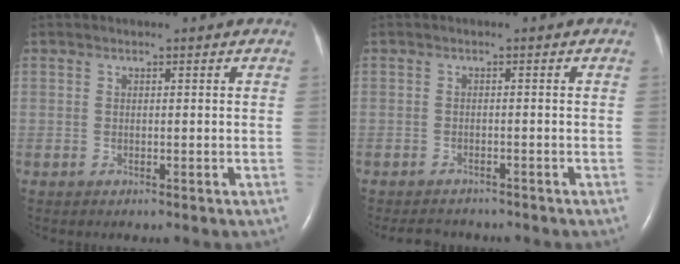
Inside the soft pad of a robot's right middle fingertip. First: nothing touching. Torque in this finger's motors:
{"motor_torque": [-0.17, 0.11, -0.02, 0.00]}